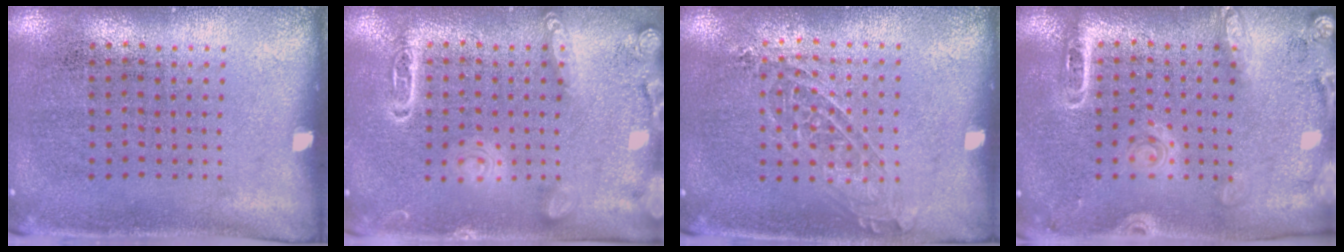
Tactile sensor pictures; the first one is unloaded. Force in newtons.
{"total": 3.1, "press": 3.1, "slide": 0.2}
{"total": 1.3, "press": 1.1, "slide": 0.5}
{"total": 1.8, "press": 1.7, "slide": 0.7}